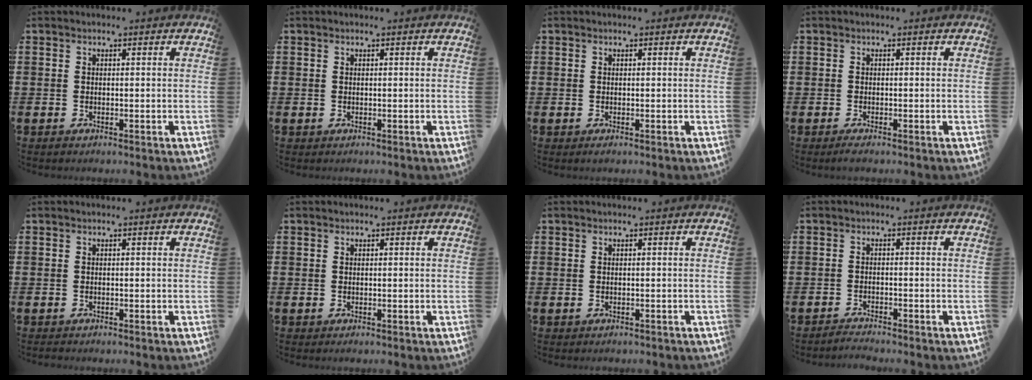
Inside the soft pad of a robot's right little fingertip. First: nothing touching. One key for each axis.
{"total": 0.0}
{"total": 0.0}
{"total": 0.7, "fx": -0.4, "fy": 0.2, "fz": 0.6, "tx": -0.013, "ty": -0.002, "tz": -0.008}
{"total": 0.0}
{"total": 0.0}
{"total": 0.0}
{"total": 1.5, "fx": -1.5, "fy": -0.1, "fz": 0.0, "tx": -0.003, "ty": 0.003, "tz": -0.029}